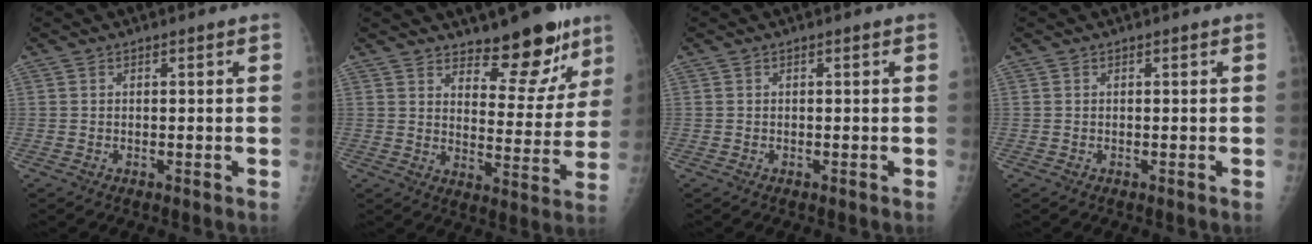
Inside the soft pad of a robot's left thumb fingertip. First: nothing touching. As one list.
[{"total": 12.4, "force": [9.4, 4.8, 6.6], "torque": [-0.038, -0.071, 0.140]}, {"total": 0.0}, {"total": 0.0}]